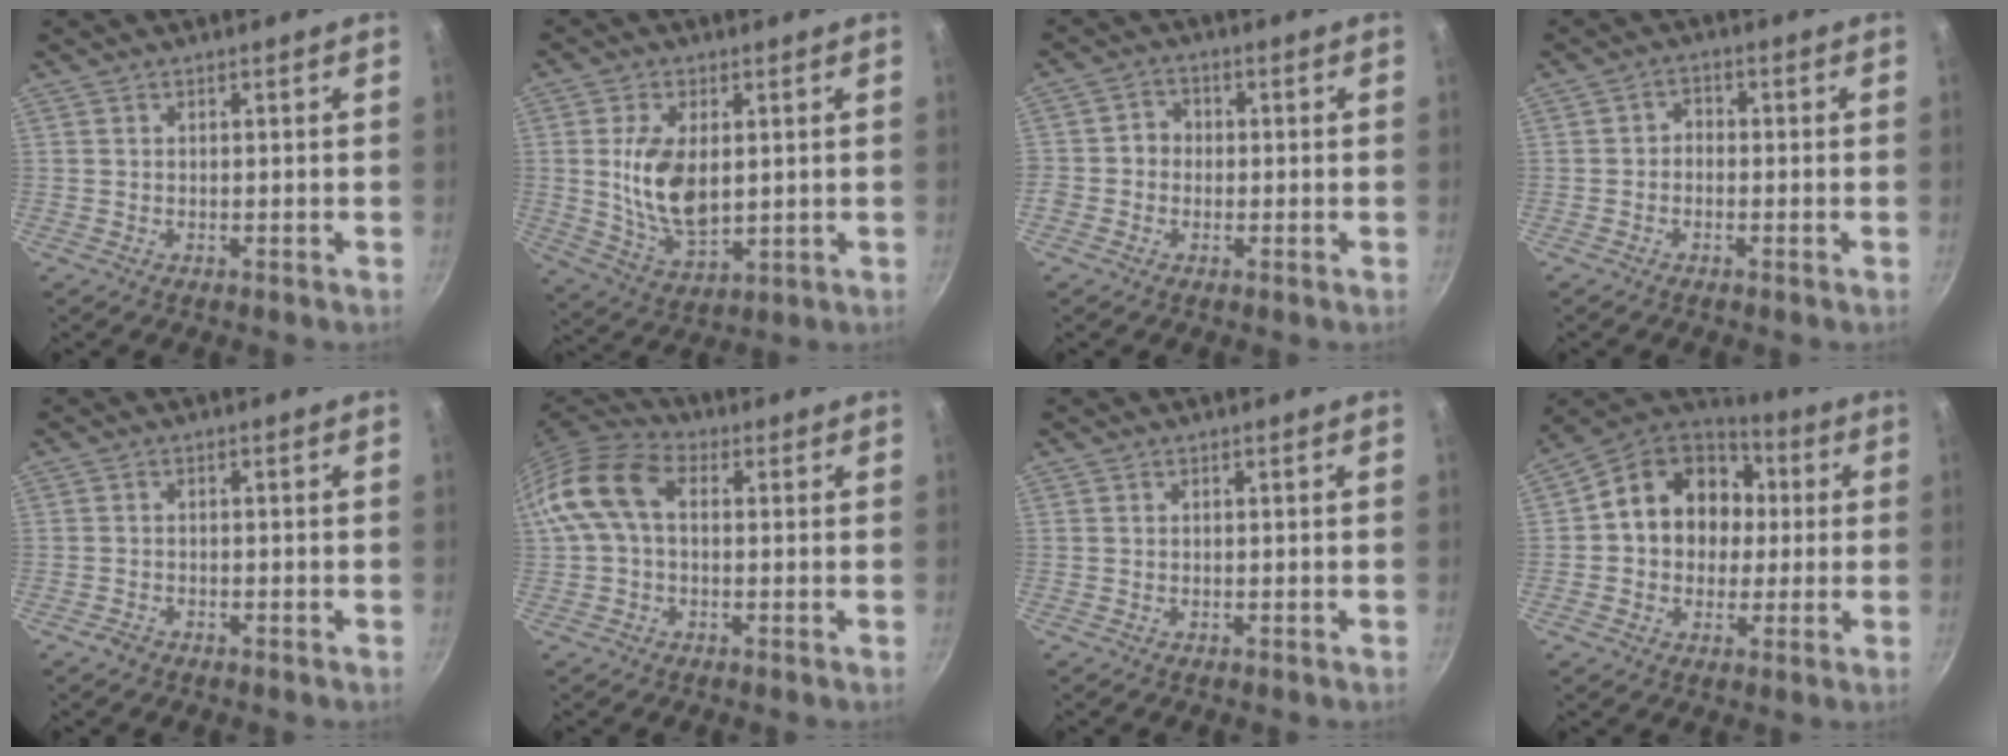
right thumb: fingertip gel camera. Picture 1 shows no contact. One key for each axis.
{"total": 12.0, "fx": 1.4, "fy": 6.8, "fz": 9.7, "tx": -0.173, "ty": -0.016, "tz": 0.036}
{"total": 3.7, "fx": -0.7, "fy": 3.5, "fz": 1.2, "tx": 0.005, "ty": 0.013, "tz": -0.022}
{"total": 2.2, "fx": -0.8, "fy": 1.7, "fz": 1.1, "tx": -0.012, "ty": 0.015, "tz": -0.021}
{"total": 1.5, "fx": -1.1, "fy": 0.7, "fz": 0.6, "tx": -0.019, "ty": 0.012, "tz": -0.021}
{"total": 11.2, "fx": 1.5, "fy": 7.2, "fz": 8.5, "tx": -0.154, "ty": 0.029, "tz": 0.009}
{"total": 0.0}
{"total": 16.2, "fx": 1.7, "fy": 13.4, "fz": 8.9, "tx": -0.107, "ty": 0.035, "tz": 0.012}